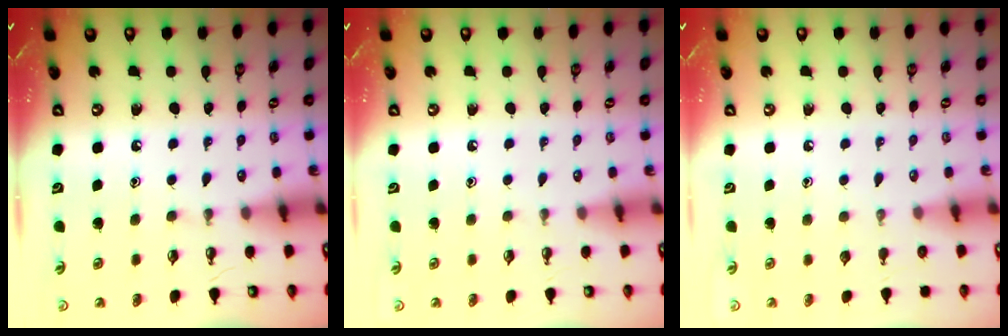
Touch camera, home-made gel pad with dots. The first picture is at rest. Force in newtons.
{"total": 0.0}
{"total": 0.0}